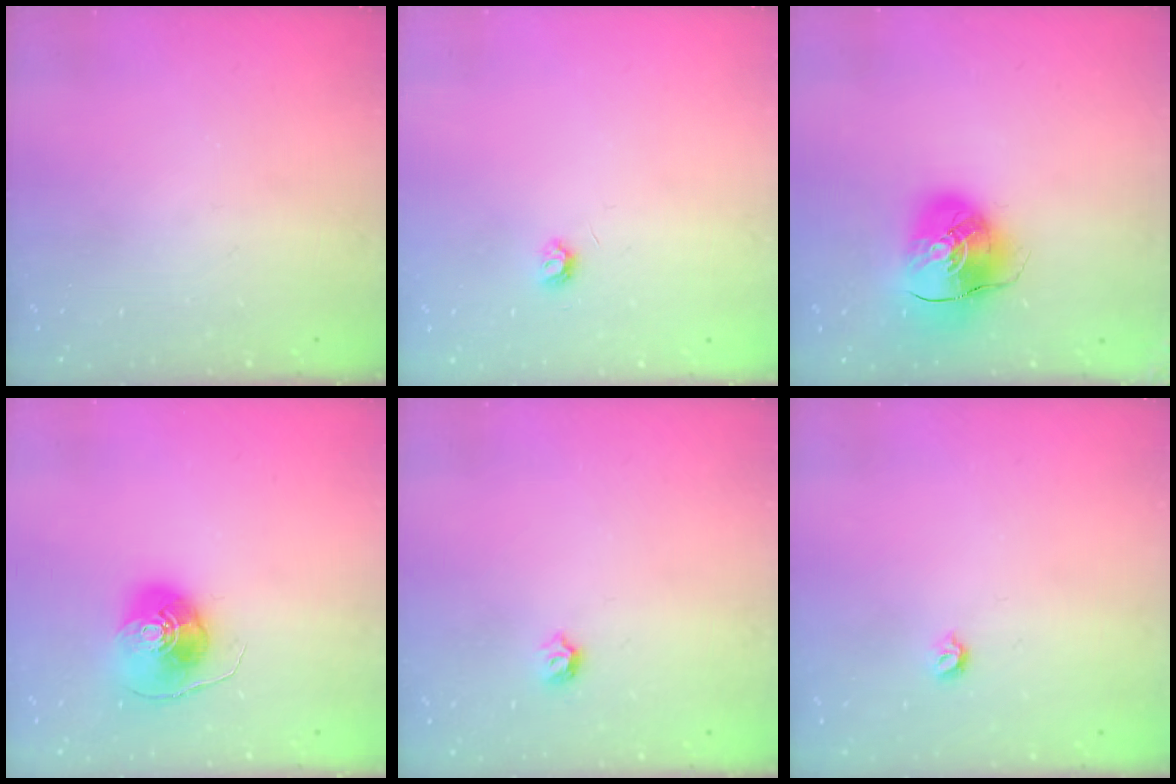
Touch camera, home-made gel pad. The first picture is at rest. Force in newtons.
{"total": 3.7, "press": 3.7, "slide": 0.4}
{"total": 10.8, "press": 10.6, "slide": 1.6}
{"total": 8.9, "press": 8.9, "slide": 0.8}
{"total": 3.8, "press": 3.7, "slide": 0.8}
{"total": 3.9, "press": 3.8, "slide": 0.8}